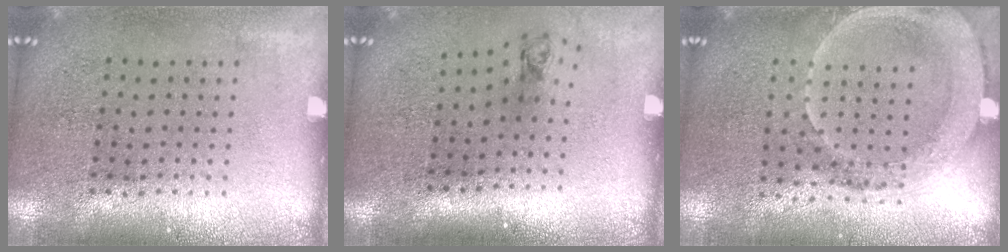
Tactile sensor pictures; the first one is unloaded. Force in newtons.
{"total": 0.8, "press": 0.3, "slide": 0.8}
{"total": 1.8, "press": 1.6, "slide": 0.8}